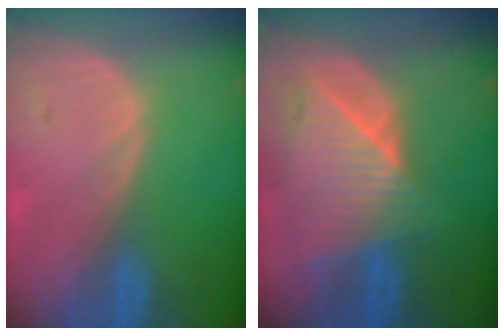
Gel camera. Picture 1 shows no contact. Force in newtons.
{"total": 9.2, "press": 8.3, "slide": 4.0}